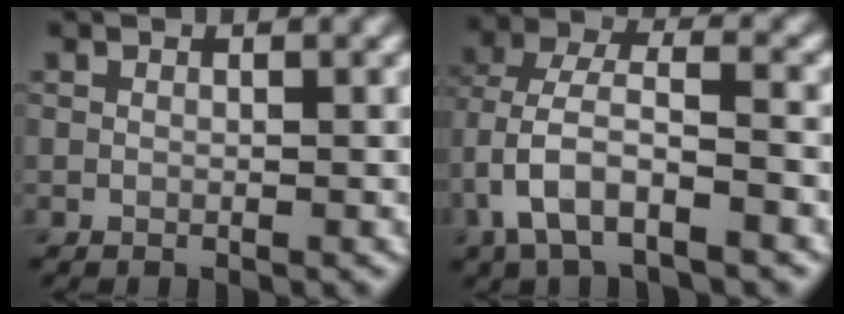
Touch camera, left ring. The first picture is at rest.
{"total": 6.9, "force": [-2.7, 3.4, 5.4], "torque": [-0.109, 0.011, -0.056]}